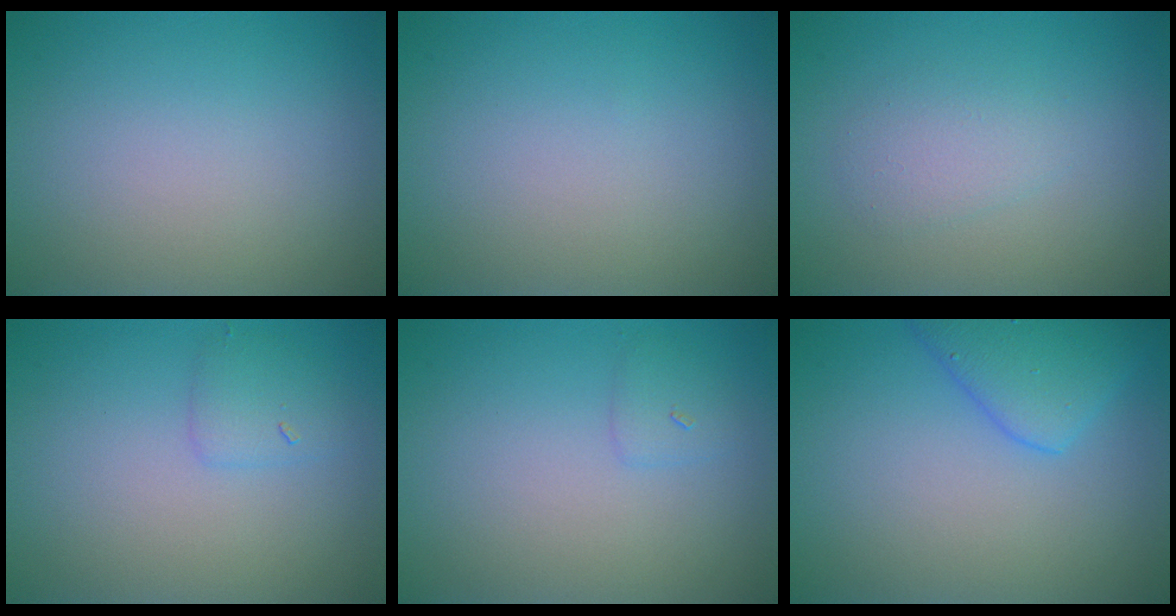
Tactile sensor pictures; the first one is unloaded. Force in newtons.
{"total": 0.0}
{"total": 1.8, "press": 1.8, "slide": 0.1}
{"total": 1.5, "press": 1.5, "slide": 0.1}
{"total": 0.5, "press": 0.5, "slide": 0.0}
{"total": 2.9, "press": 2.9, "slide": 0.0}